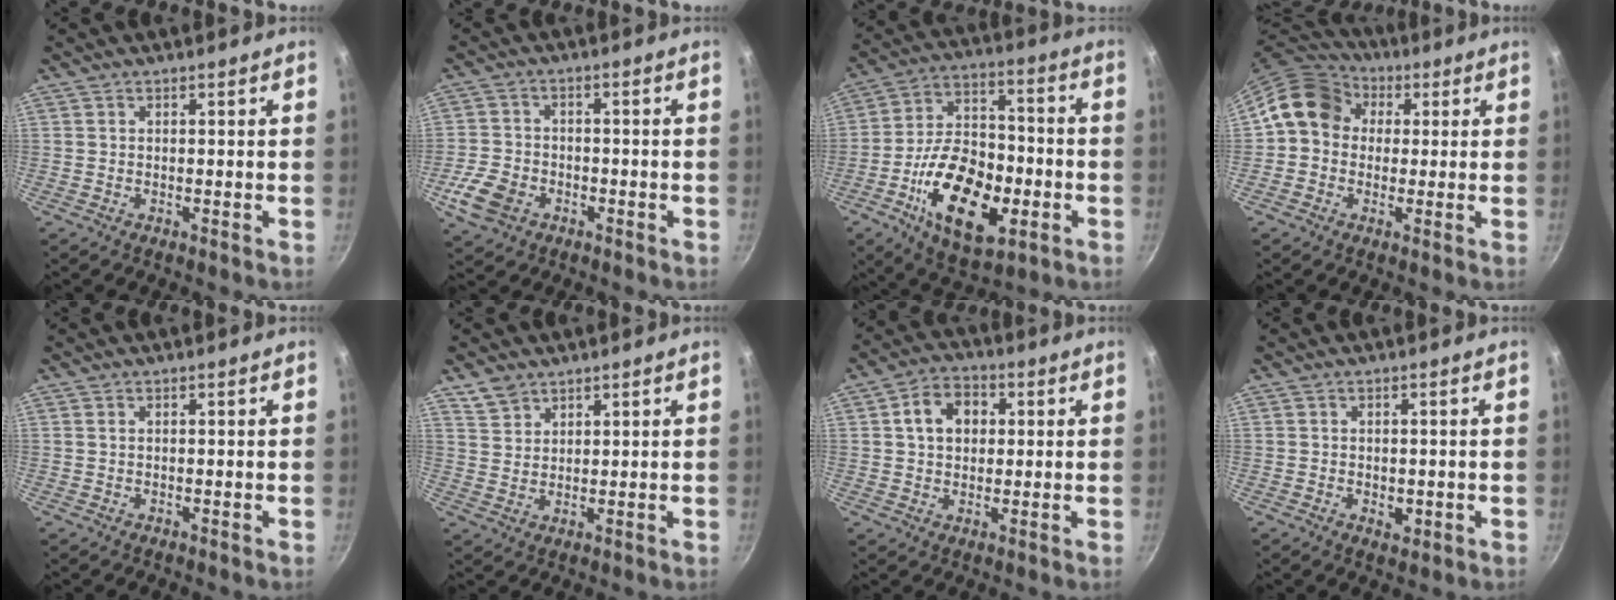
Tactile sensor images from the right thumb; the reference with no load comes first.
{"total": 7.9, "force": [-3.3, 5.8, 4.1], "torque": [-0.079, 0.017, -0.064]}
{"total": 21.8, "force": [-7.0, 11.9, 16.8], "torque": [-0.262, 0.030, -0.118]}
{"total": 12.1, "force": [2.0, 10.2, 6.1], "torque": [-0.075, 0.026, 0.011]}
{"total": 0.0}
{"total": 4.4, "force": [3.3, 2.5, 1.3], "torque": [-0.014, -0.004, 0.069]}
{"total": 8.3, "force": [1.8, 6.3, 5.0], "torque": [-0.056, 0.012, 0.022]}
{"total": 2.6, "force": [-0.6, 1.8, 1.8], "torque": [-0.021, -0.003, -0.006]}